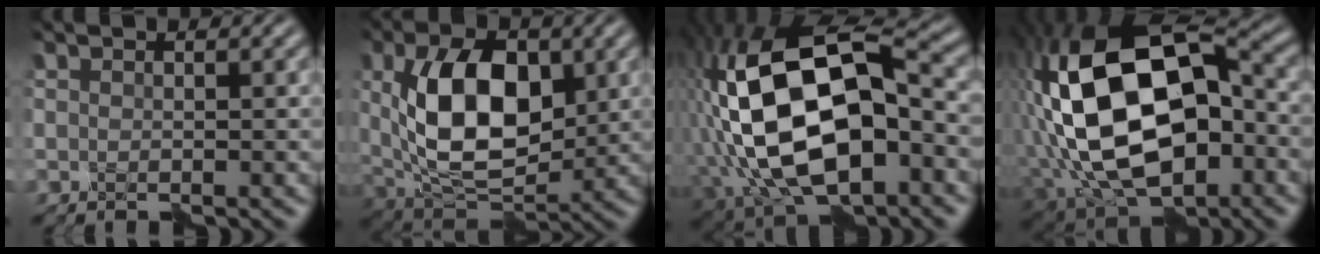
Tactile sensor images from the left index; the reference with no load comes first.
{"total": 10.3, "force": [1.0, 6.0, 8.3], "torque": [-0.153, -0.001, 0.018]}
{"total": 16.1, "force": [-1.4, 9.2, 13.1], "torque": [-0.257, 0.002, -0.031]}
{"total": 17.4, "force": [-1.0, 11.1, 13.4], "torque": [-0.268, -0.010, -0.016]}